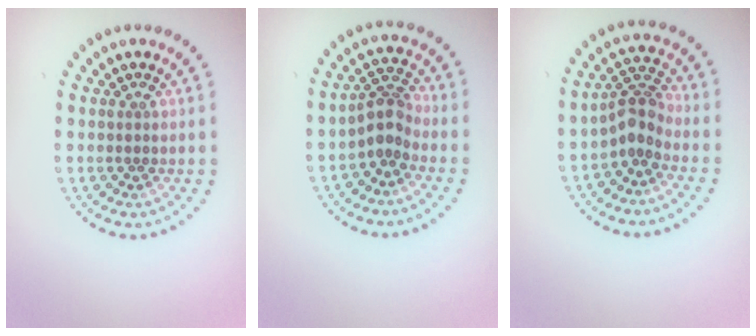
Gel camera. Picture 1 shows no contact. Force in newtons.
{"total": 2.5, "press": 1.9, "slide": 1.6}
{"total": 2.9, "press": 2.1, "slide": 1.9}